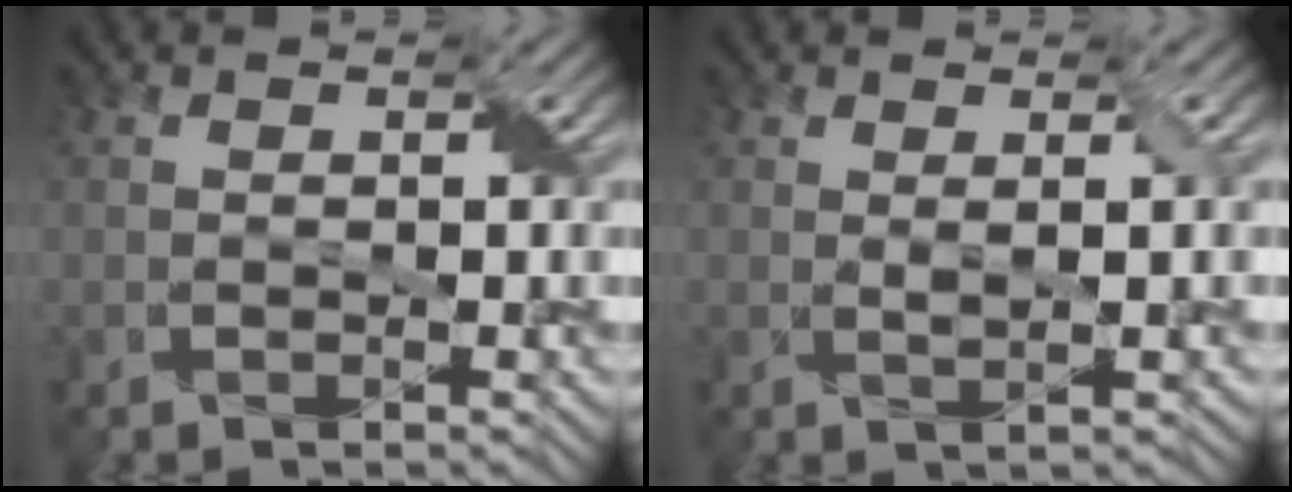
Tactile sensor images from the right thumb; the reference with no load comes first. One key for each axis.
{"total": 1.5, "fx": 0.6, "fy": 0.1, "fz": 1.4, "tx": -0.030, "ty": 0.005, "tz": 0.009}